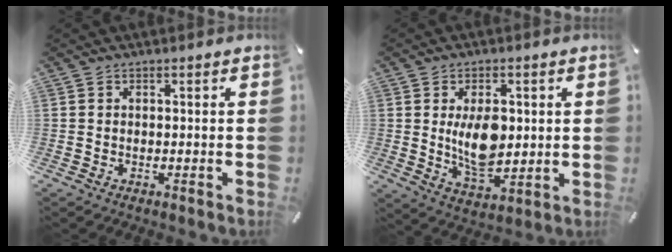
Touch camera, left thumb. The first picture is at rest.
{"total": 10.5, "force": [1.3, 6.5, 8.2], "torque": [-0.134, -0.009, 0.020]}